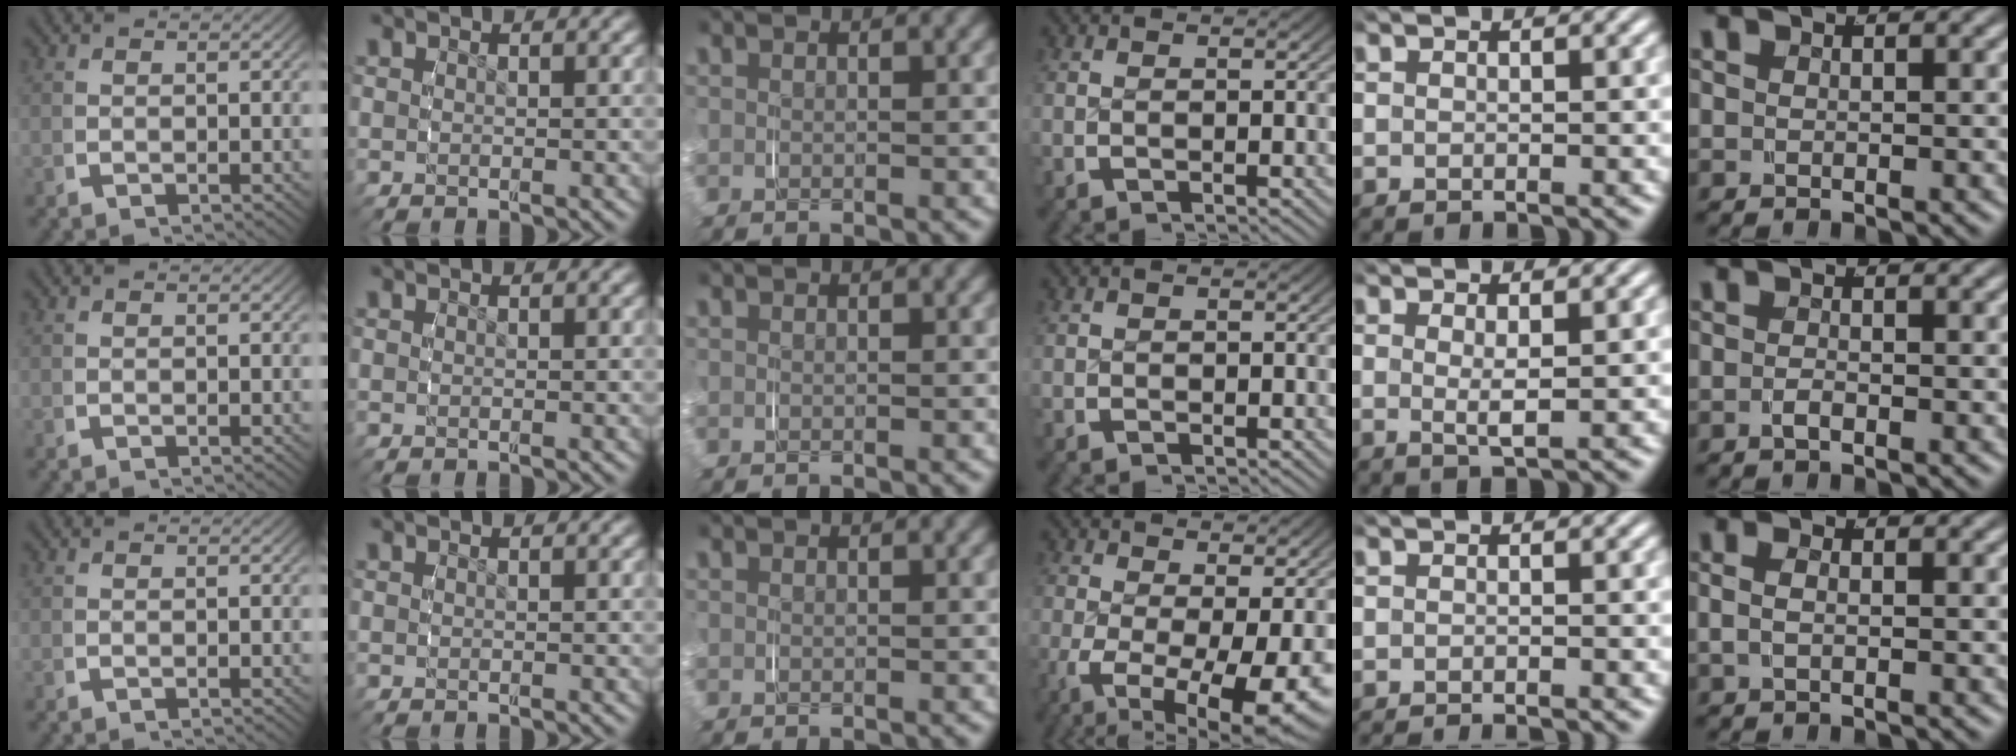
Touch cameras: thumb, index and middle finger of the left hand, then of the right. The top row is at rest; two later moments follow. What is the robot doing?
{"motion": "grasp_and_lifting", "object": "shoes"}